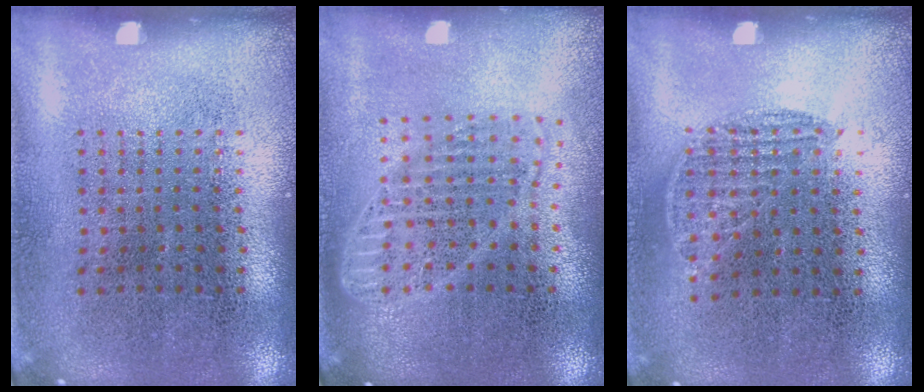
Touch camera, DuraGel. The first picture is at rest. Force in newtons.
{"total": 1.8, "press": 1.5, "slide": 1.0}
{"total": 0.8, "press": 0.7, "slide": 0.4}